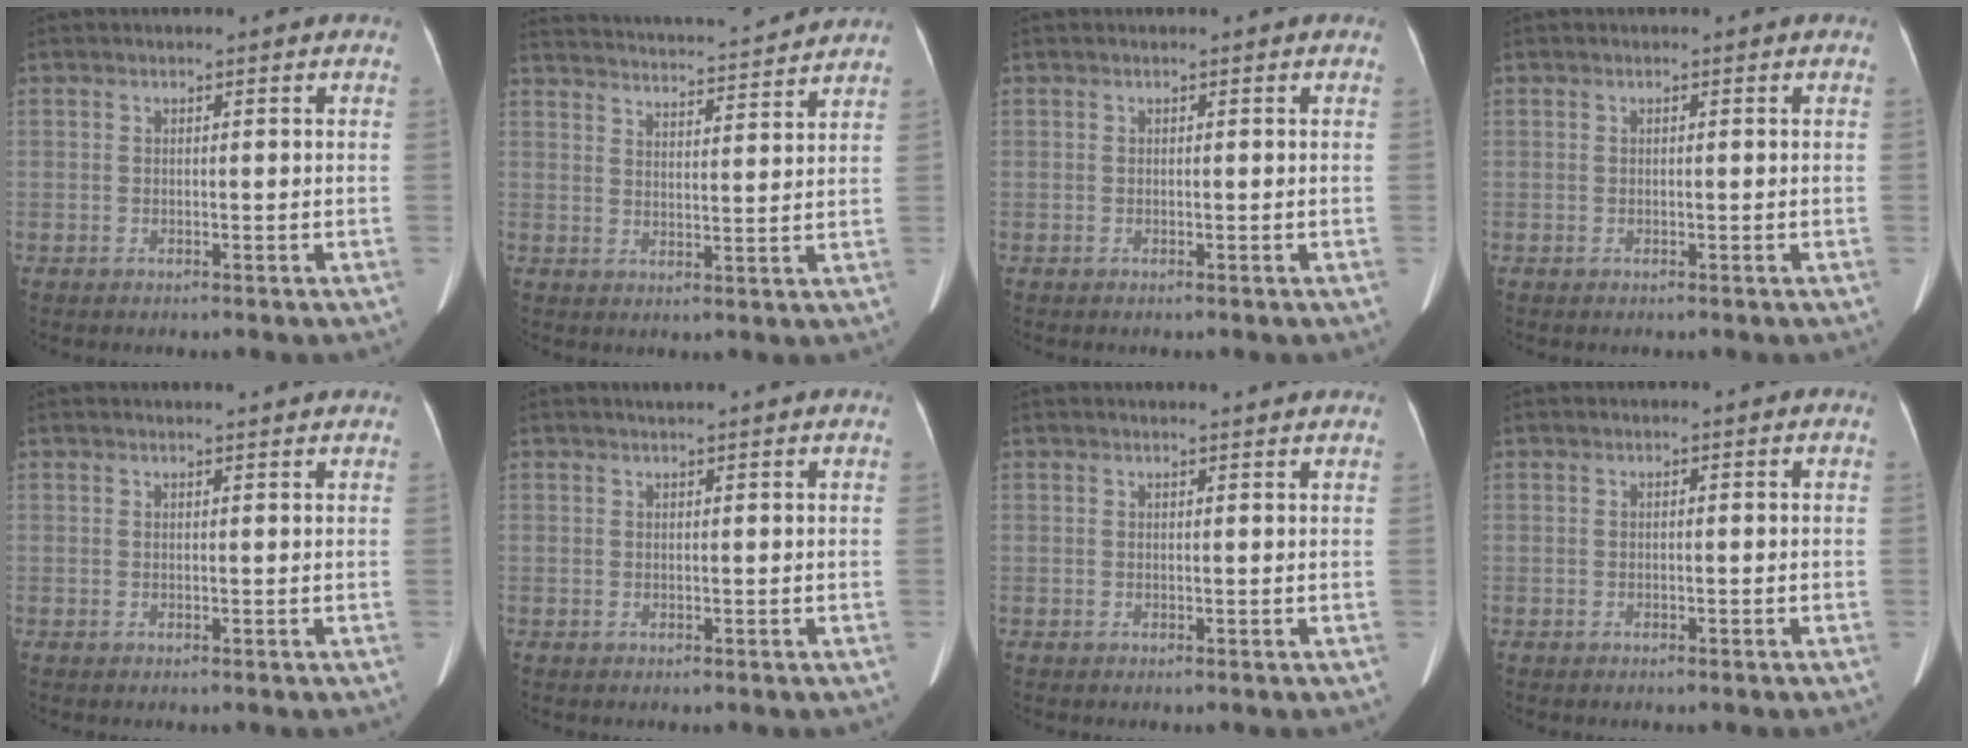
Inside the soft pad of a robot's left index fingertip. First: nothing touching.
{"total": 17.4, "force": [16.6, 0.5, 5.0], "torque": [-0.091, 0.010, 0.233]}
{"total": 0.0}
{"total": 0.0}
{"total": 3.2, "force": [3.1, -0.1, 0.7], "torque": [-0.010, 0.010, 0.033]}
{"total": 2.4, "force": [2.1, -0.3, 1.1], "torque": [-0.014, 0.017, 0.032]}
{"total": 3.8, "force": [3.7, -0.1, 0.9], "torque": [-0.013, 0.010, 0.037]}
{"total": 0.0}